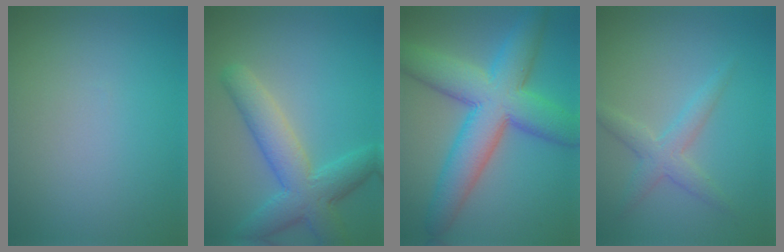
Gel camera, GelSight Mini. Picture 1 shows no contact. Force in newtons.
{"total": 5.9, "press": 5.9, "slide": 0.3}
{"total": 10.3, "press": 10.3, "slide": 0.2}
{"total": 2.7, "press": 2.7, "slide": 0.1}